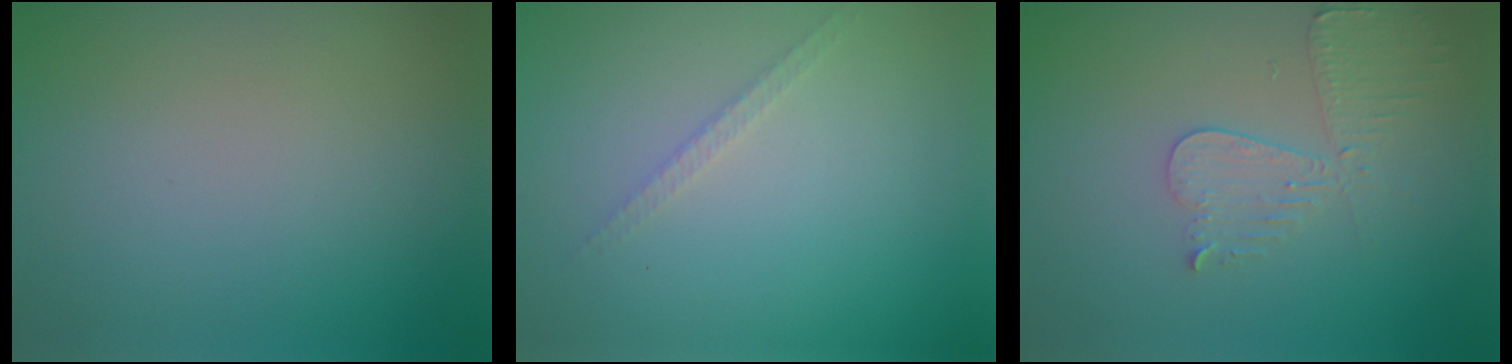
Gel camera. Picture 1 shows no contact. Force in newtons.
{"total": 1.1, "press": 1.1, "slide": 0.2}
{"total": 3.7, "press": 3.3, "slide": 1.6}